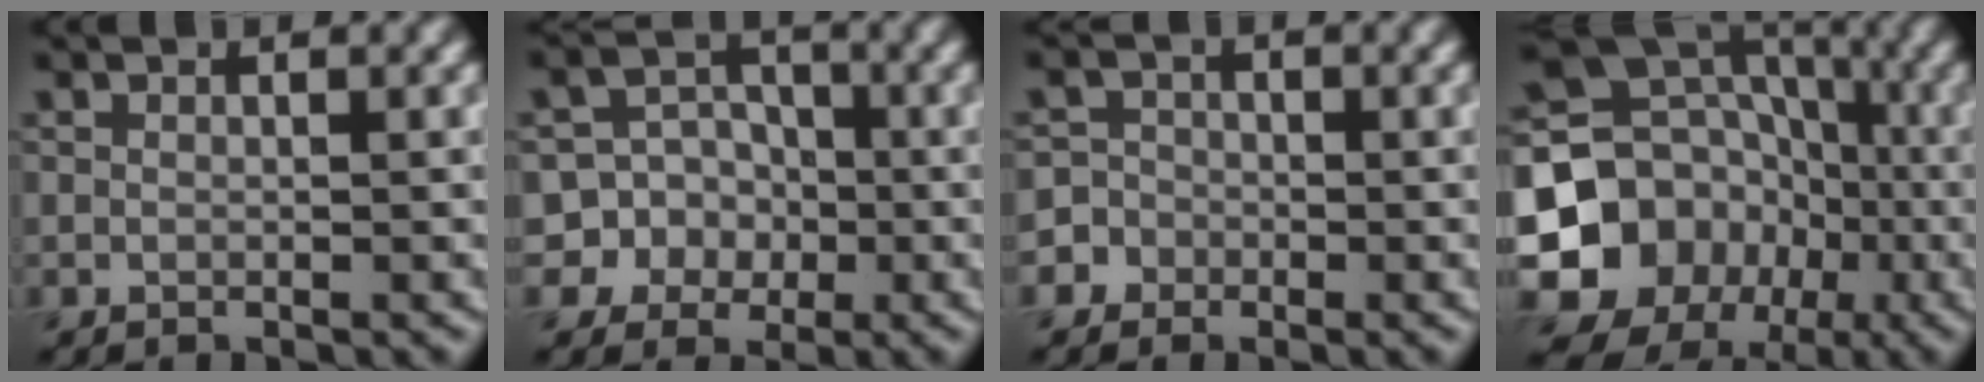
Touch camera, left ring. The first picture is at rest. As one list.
[{"total": 7.6, "force": [-2.1, 7.3, 1.0], "torque": [-0.012, 0.013, -0.056]}, {"total": 3.3, "force": [-1.8, 2.8, 0.2], "torque": [0.027, 0.003, -0.040]}, {"total": 15.3, "force": [-4.5, 13.8, 4.9], "torque": [-0.099, -0.020, -0.093]}]